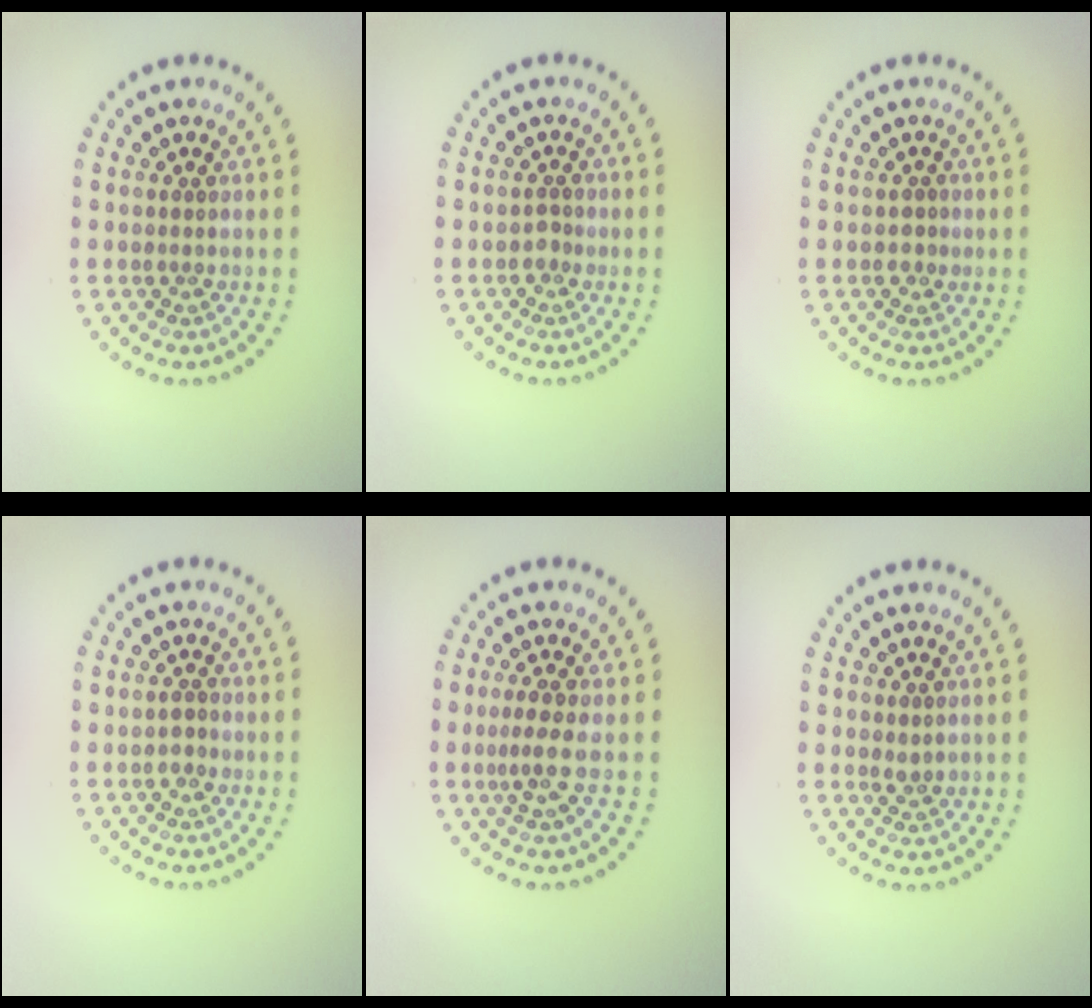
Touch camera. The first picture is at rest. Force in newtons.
{"total": 0.9, "press": 0.7, "slide": 0.5}
{"total": 0.9, "press": 0.8, "slide": 0.5}
{"total": 1.1, "press": 1.0, "slide": 0.4}
{"total": 2.2, "press": 1.4, "slide": 1.7}
{"total": 0.7, "press": 0.6, "slide": 0.4}